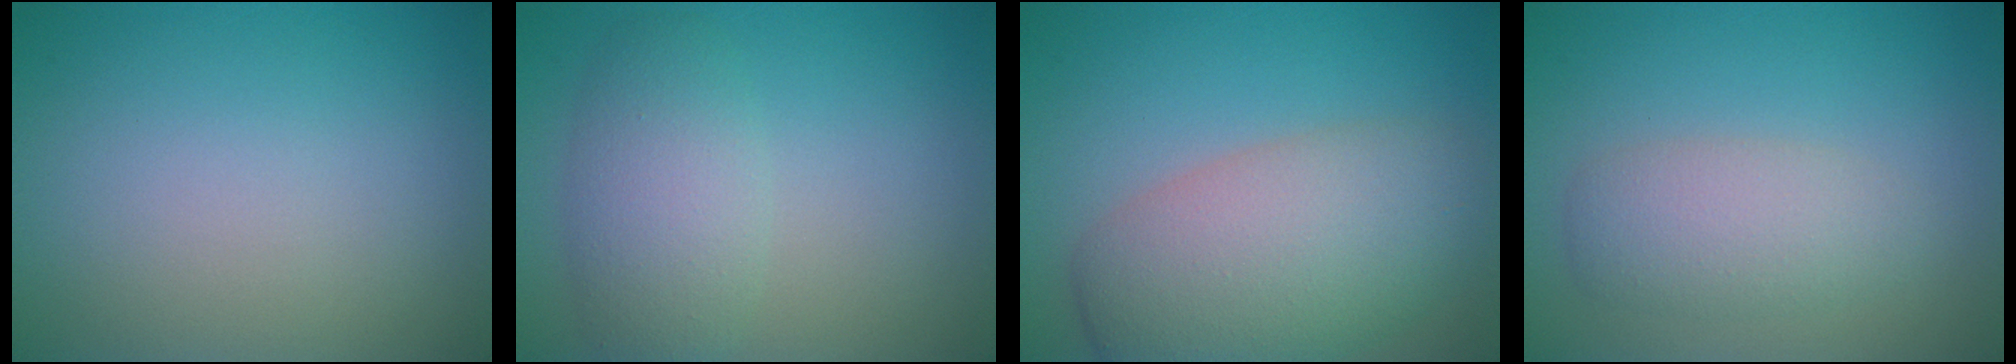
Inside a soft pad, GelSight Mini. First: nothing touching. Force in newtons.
{"total": 4.1, "press": 4.1, "slide": 0.4}
{"total": 8.1, "press": 8.1, "slide": 0.3}
{"total": 3.4, "press": 3.3, "slide": 0.4}